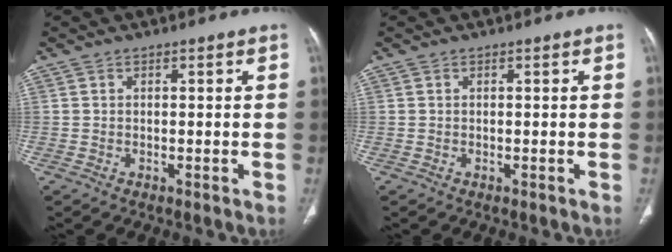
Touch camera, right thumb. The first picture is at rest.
{"total": 0.0}